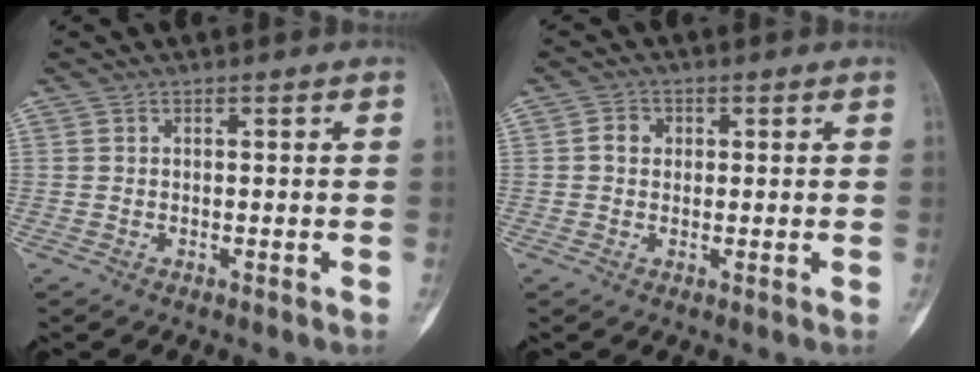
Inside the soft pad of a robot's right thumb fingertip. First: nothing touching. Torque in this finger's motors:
{"motor_torque": [-0.26, 0.33, 0.53, 0.19, -0.01]}